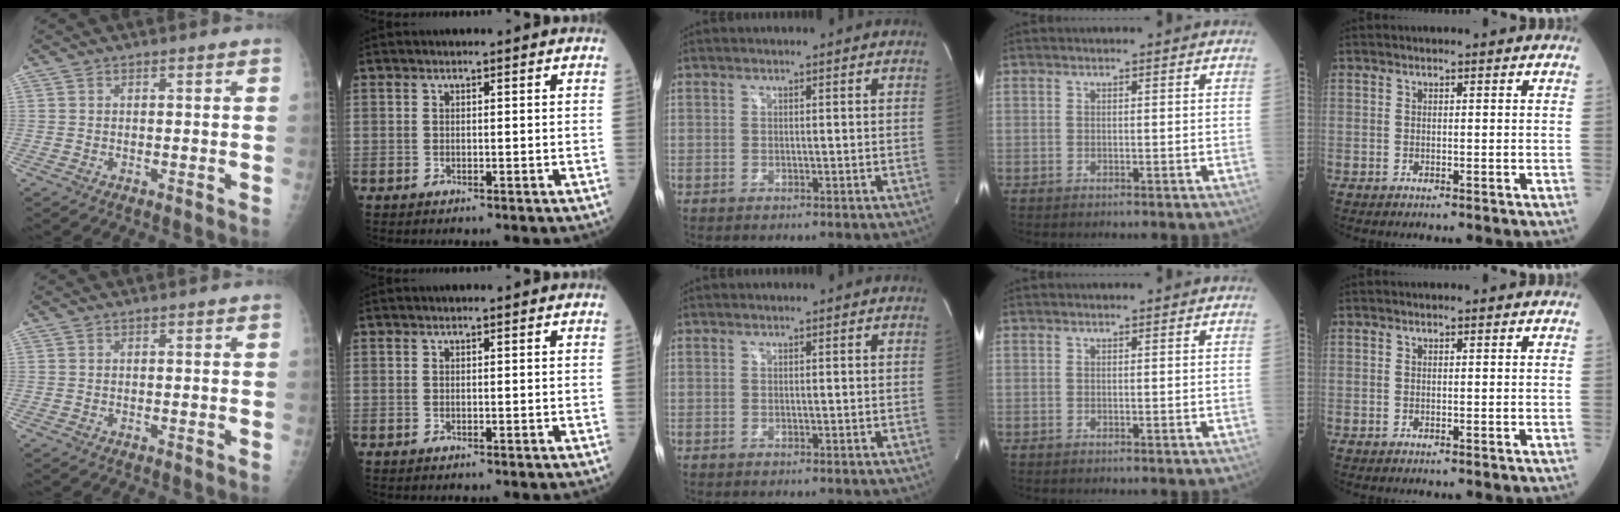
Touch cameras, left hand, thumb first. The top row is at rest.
{}